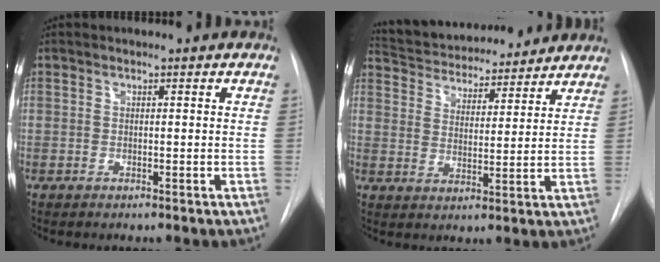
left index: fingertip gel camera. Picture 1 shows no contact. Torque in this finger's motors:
{"motor_torque": [-0.34, -0.76, 0.08, 0.02]}